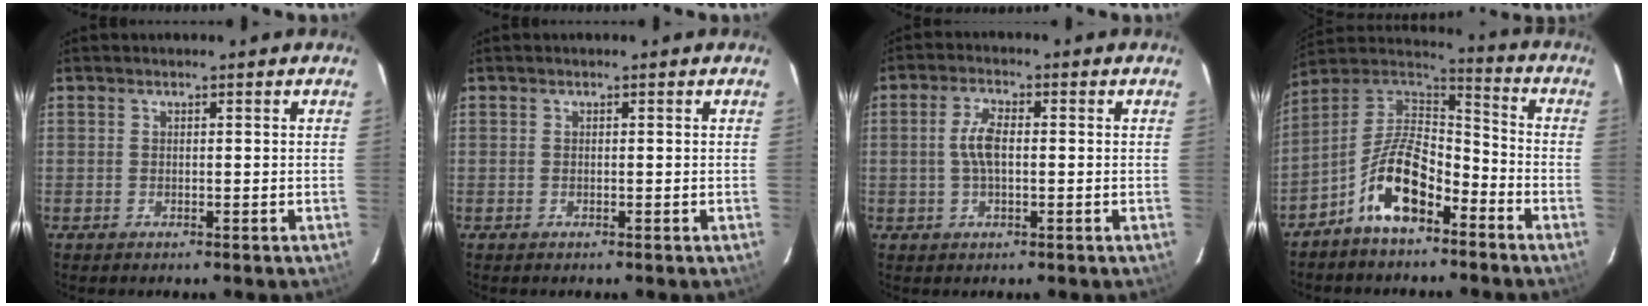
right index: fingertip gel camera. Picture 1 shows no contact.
{"total": 0.0}
{"total": 4.9, "force": [0.0, 2.0, 4.4], "torque": [-0.092, 0.007, 0.000]}
{"total": 12.7, "force": [-7.1, 5.6, 8.9], "torque": [-0.181, 0.017, -0.134]}